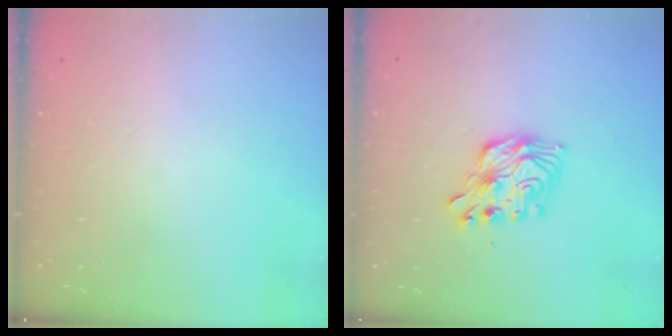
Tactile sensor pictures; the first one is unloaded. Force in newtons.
{"total": 11.8, "press": 11.8, "slide": 0.4}